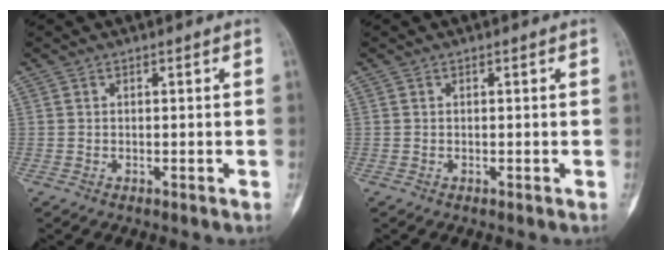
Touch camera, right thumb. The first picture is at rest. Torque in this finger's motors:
{"motor_torque": [0.00, 0.00, 0.02, -0.02, 0.00]}